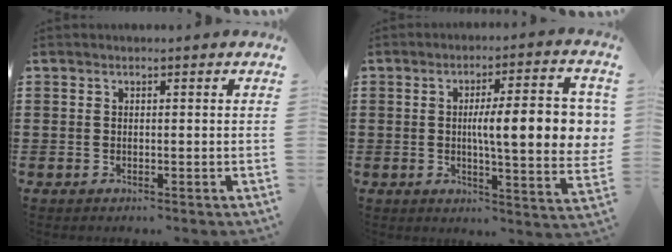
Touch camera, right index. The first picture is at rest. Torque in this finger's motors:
{"motor_torque": [1.39, -0.74, 0.48, 0.18]}